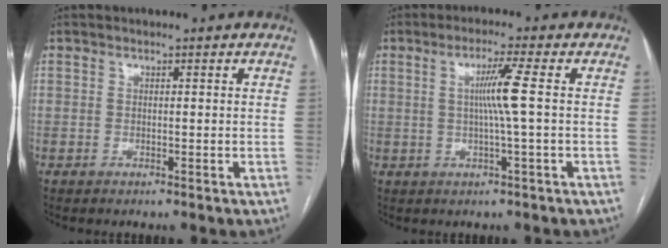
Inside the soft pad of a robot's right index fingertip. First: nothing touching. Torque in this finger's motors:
{"motor_torque": [0.42, 0.08, 0.17, 0.08]}